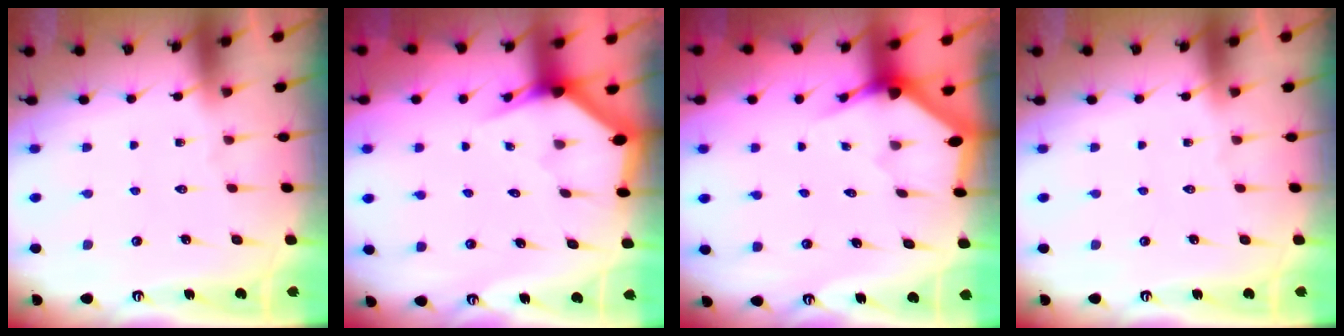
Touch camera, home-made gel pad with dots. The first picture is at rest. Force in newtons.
{"total": 2.9, "press": 2.9, "slide": 0.2}
{"total": 2.9, "press": 2.9, "slide": 0.1}
{"total": 0.0}